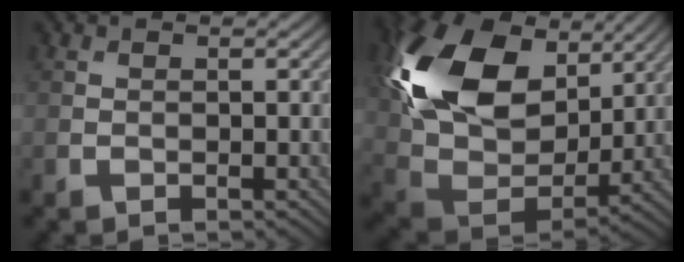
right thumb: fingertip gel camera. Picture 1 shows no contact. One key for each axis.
{"total": 18.3, "fx": 6.7, "fy": 12.2, "fz": 11.9, "tx": -0.284, "ty": 0.014, "tz": 0.133}